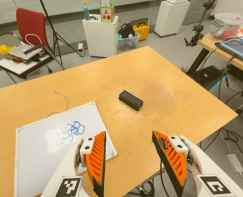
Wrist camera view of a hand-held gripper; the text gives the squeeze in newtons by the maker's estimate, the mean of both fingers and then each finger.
{"total": 0.0}